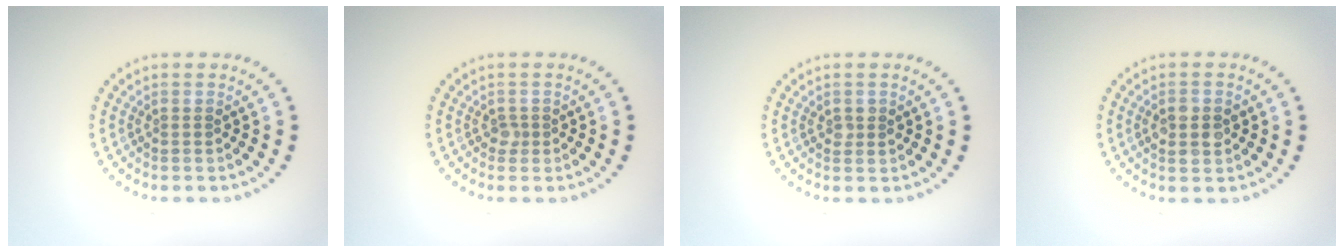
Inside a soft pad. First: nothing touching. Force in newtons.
{"total": 0.8, "press": 0.5, "slide": 0.5}
{"total": 1.0, "press": 1.0, "slide": 0.0}
{"total": 2.8, "press": 2.8, "slide": 0.2}